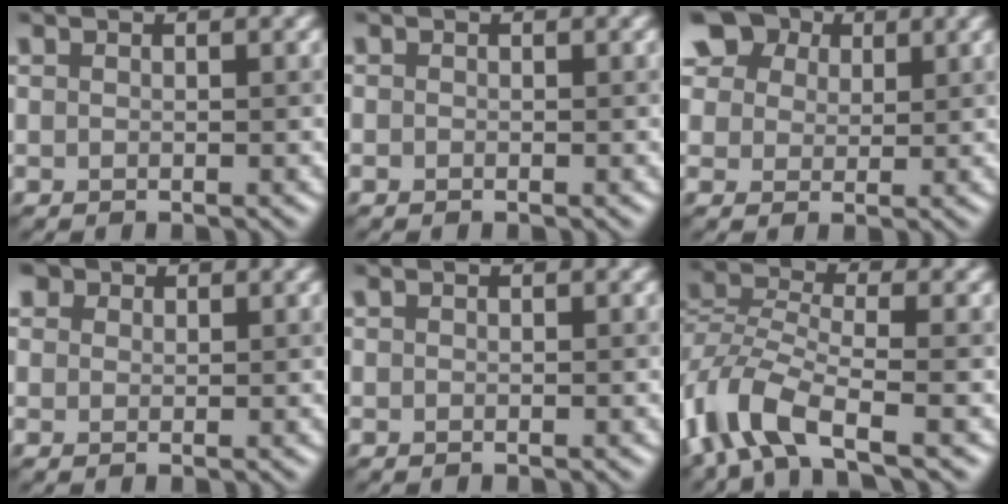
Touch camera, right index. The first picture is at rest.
{"total": 0.0}
{"total": 9.6, "force": [5.8, 6.6, 4.0], "torque": [-0.104, 0.028, 0.086]}
{"total": 2.5, "force": [1.7, 1.6, 0.8], "torque": [-0.020, 0.004, 0.019]}
{"total": 0.0}
{"total": 7.1, "force": [-4.0, 2.6, 5.3], "torque": [-0.117, 0.003, -0.093]}